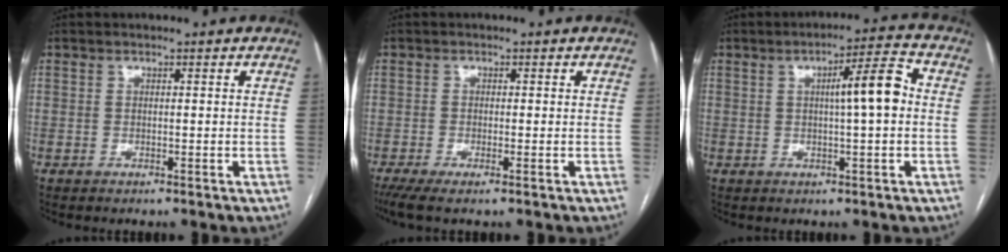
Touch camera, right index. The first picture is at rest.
{"total": 4.1, "force": [-2.5, 0.7, 3.2], "torque": [-0.060, -0.010, -0.046]}
{"total": 7.4, "force": [0.6, 0.6, 7.4], "torque": [-0.111, 0.017, 0.004]}